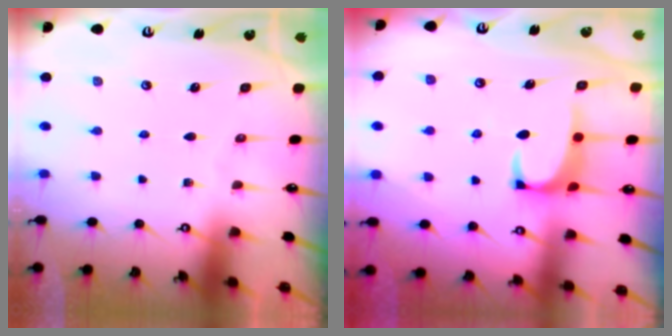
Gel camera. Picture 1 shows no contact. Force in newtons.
{"total": 0.8, "press": 0.6, "slide": 0.6}